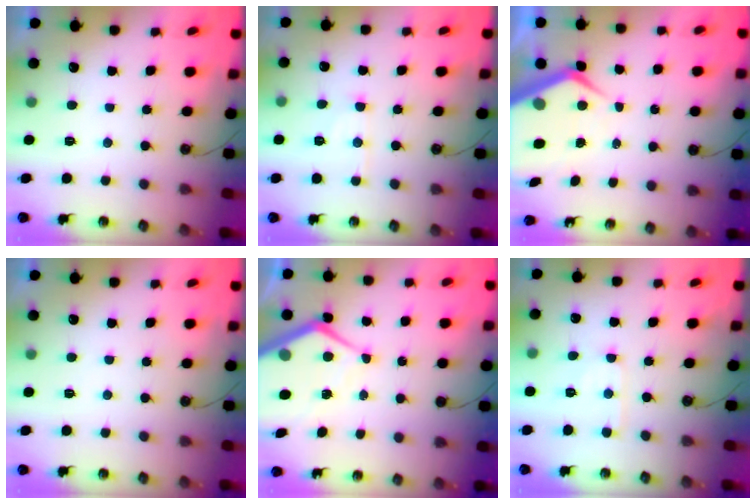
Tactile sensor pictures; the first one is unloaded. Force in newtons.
{"total": 7.4, "press": 7.4, "slide": 0.5}
{"total": 8.2, "press": 8.2, "slide": 0.6}
{"total": 3.0, "press": 3.0, "slide": 0.3}
{"total": 10.8, "press": 10.8, "slide": 0.9}
{"total": 3.9, "press": 3.9, "slide": 0.4}